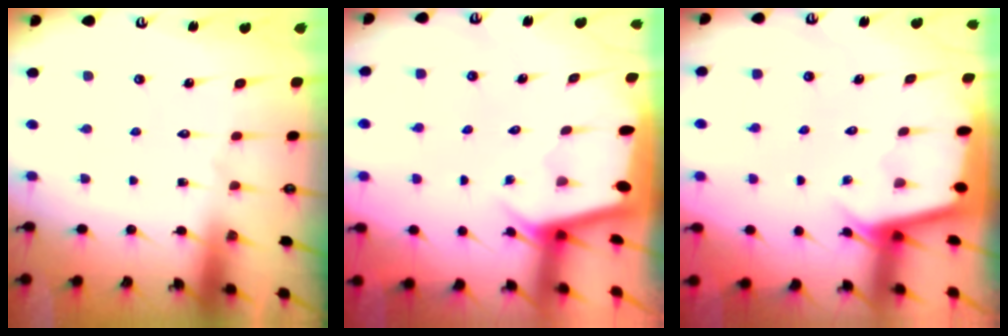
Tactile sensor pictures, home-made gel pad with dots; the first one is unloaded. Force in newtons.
{"total": 2.2, "press": 2.2, "slide": 0.1}
{"total": 2.3, "press": 2.3, "slide": 0.0}